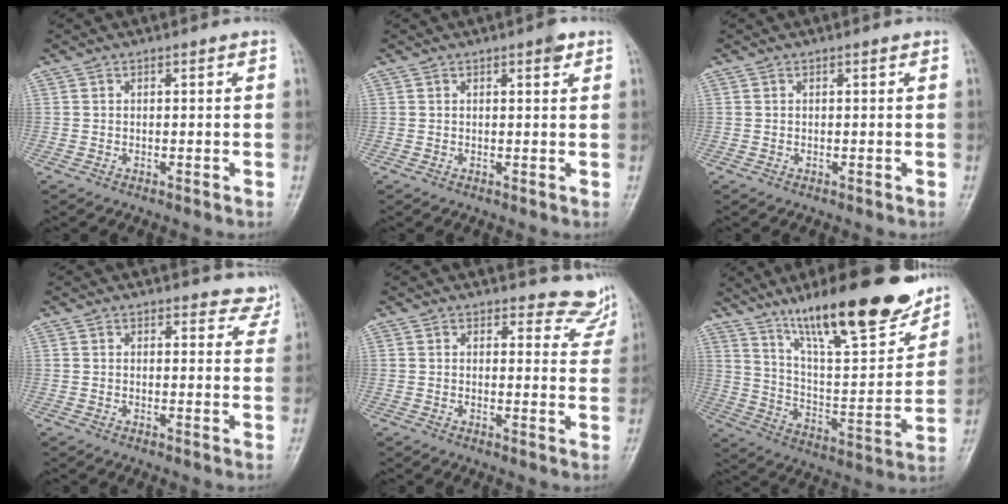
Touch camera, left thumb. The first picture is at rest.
{"total": 2.0, "force": [1.1, 0.6, 1.5], "torque": [-0.017, -0.004, 0.013]}
{"total": 0.0}
{"total": 5.2, "force": [4.8, 2.0, 0.1], "torque": [0.038, -0.028, 0.032]}
{"total": 6.8, "force": [6.4, 2.2, -0.4], "torque": [0.042, -0.053, 0.053]}
{"total": 24.9, "force": [17.1, 6.4, 16.9], "torque": [-0.229, -0.071, 0.280]}